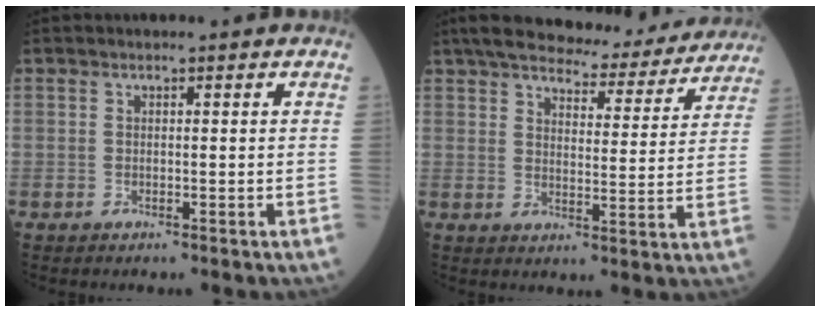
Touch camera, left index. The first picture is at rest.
{"total": 19.8, "force": [17.7, 4.4, 7.6], "torque": [-0.106, 0.005, 0.226]}